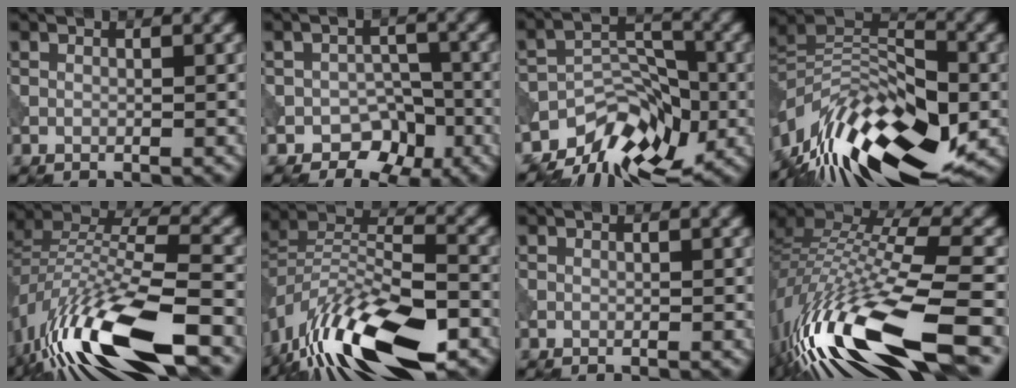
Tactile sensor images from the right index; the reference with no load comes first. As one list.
[{"total": 4.1, "force": [-2.4, 2.9, 1.5], "torque": [-0.002, 0.008, -0.041]}, {"total": 7.6, "force": [-5.6, 3.7, 3.5], "torque": [-0.038, -0.008, -0.102]}, {"total": 14.6, "force": [-7.1, 5.7, 11.5], "torque": [-0.215, 0.020, -0.137]}, {"total": 13.9, "force": [-8.3, 4.1, 10.4], "torque": [-0.210, 0.001, -0.153]}, {"total": 13.8, "force": [-8.9, 5.0, 9.3], "torque": [-0.179, 0.001, -0.165]}, {"total": 0.0}, {"total": 15.4, "force": [-6.8, 4.4, 13.0], "torque": [-0.278, 0.010, -0.121]}]